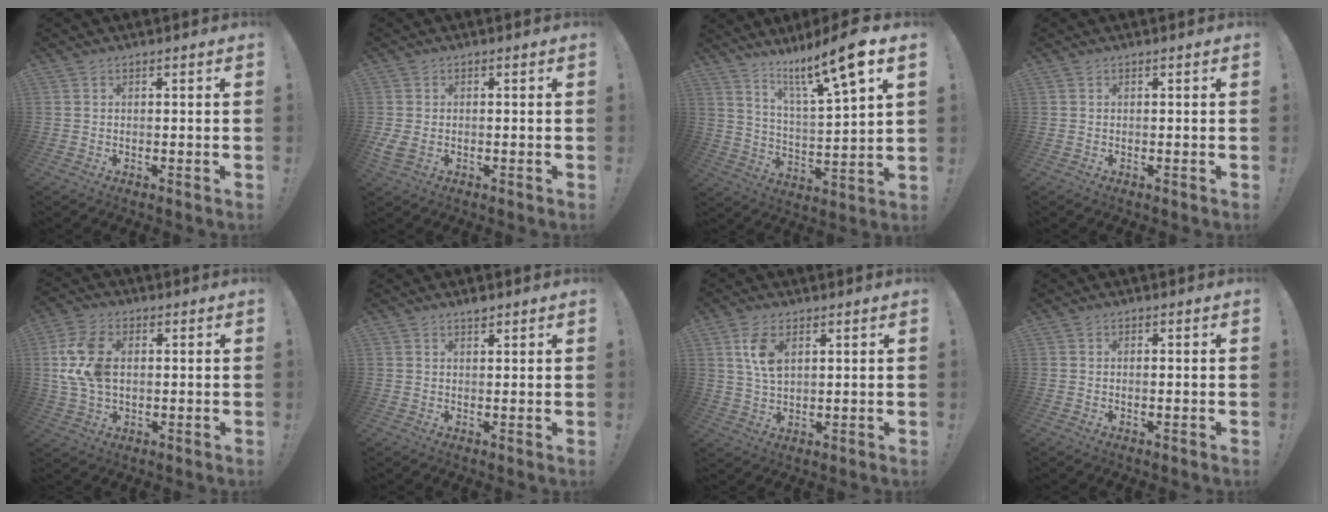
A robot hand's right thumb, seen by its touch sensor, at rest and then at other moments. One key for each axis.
{"total": 3.0, "fx": -0.1, "fy": 2.1, "fz": 2.2, "tx": -0.048, "ty": -0.003, "tz": -0.001}
{"total": 15.3, "fx": 10.0, "fy": 1.7, "fz": 11.5, "tx": -0.192, "ty": -0.064, "tz": 0.152}
{"total": 0.0}
{"total": 12.5, "fx": 1.6, "fy": 8.3, "fz": 9.3, "tx": -0.189, "ty": 0.001, "tz": 0.032}
{"total": 1.7, "fx": 1.5, "fy": 0.3, "fz": 0.7, "tx": 0.002, "ty": -0.010, "tz": 0.024}
{"total": 7.3, "fx": 3.0, "fy": 3.9, "fz": 5.4, "tx": -0.100, "ty": -0.009, "tz": 0.054}
{"total": 0.7, "fx": -0.4, "fy": 0.1, "fz": 0.5, "tx": -0.009, "ty": 0.000, "tz": -0.007}